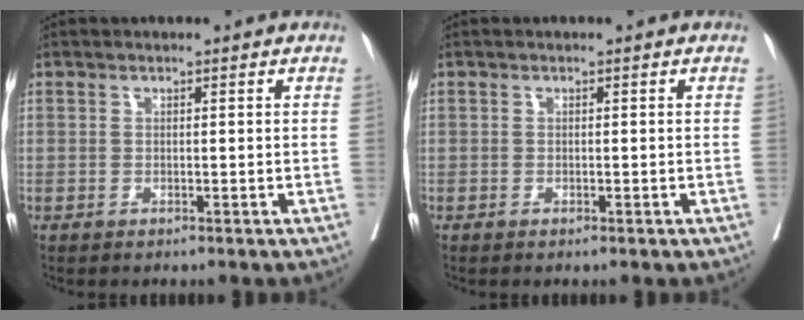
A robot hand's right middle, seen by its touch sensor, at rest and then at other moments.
{"total": 0.6, "force": [-0.4, 0.1, 0.4], "torque": [-0.008, -0.002, -0.004]}